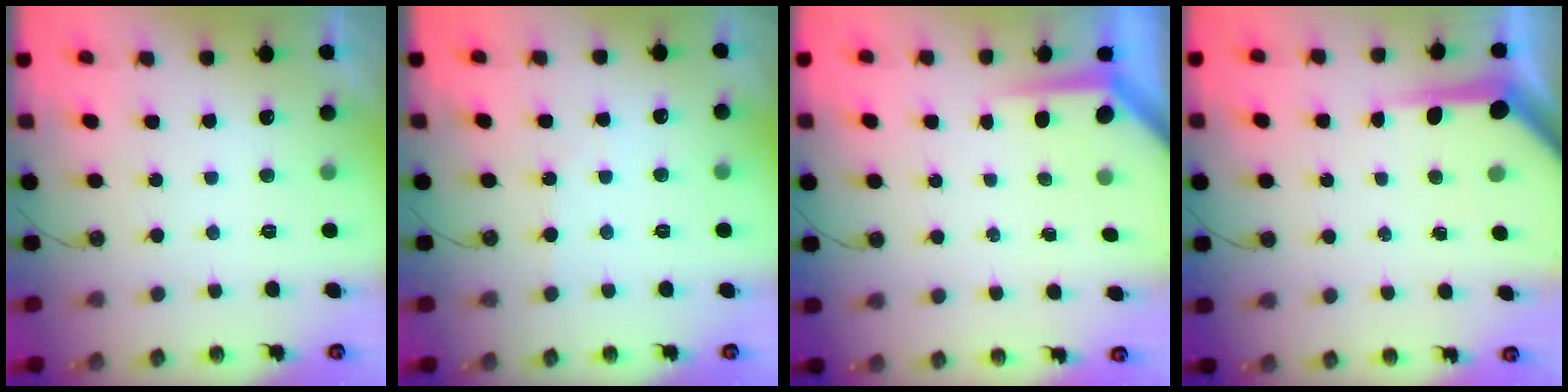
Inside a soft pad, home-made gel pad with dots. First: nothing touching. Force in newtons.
{"total": 2.7, "press": 2.7, "slide": 0.4}
{"total": 3.9, "press": 3.9, "slide": 0.2}
{"total": 6.8, "press": 6.8, "slide": 0.5}